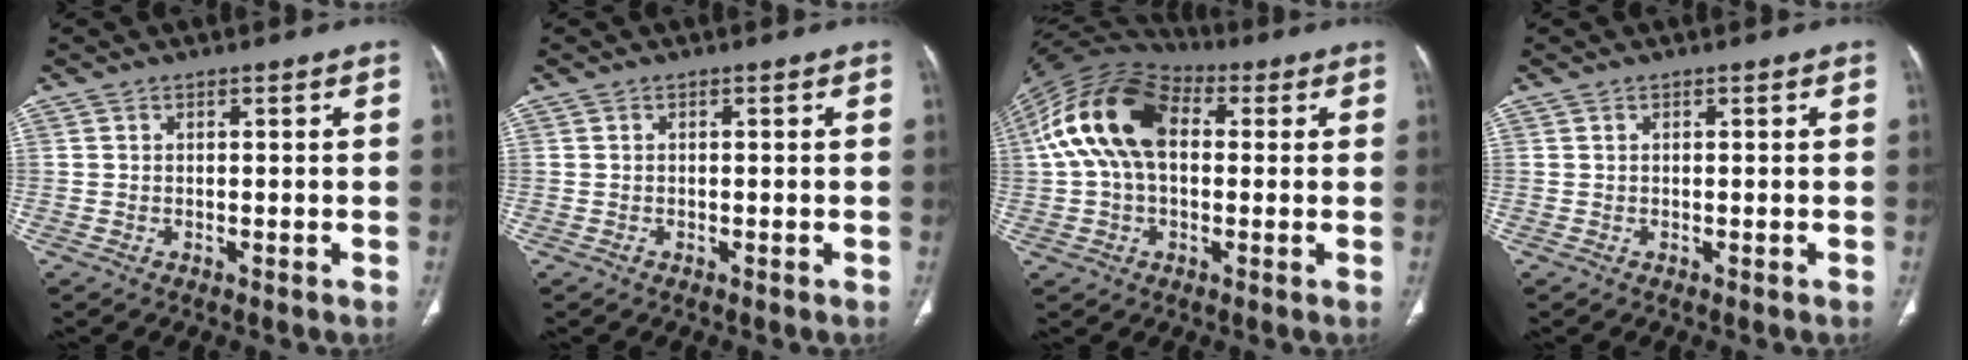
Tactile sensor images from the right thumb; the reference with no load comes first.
{"total": 0.0}
{"total": 17.2, "force": [2.8, 10.8, 13.1], "torque": [-0.247, 0.042, 0.042]}
{"total": 0.0}